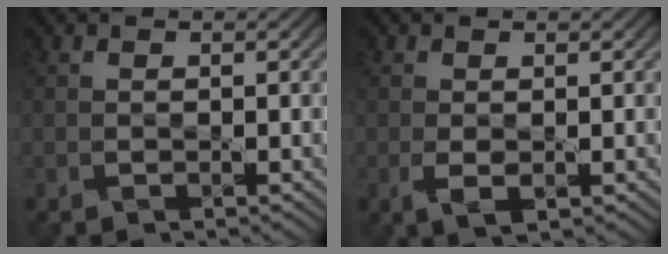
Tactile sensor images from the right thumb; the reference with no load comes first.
{"total": 2.5, "force": [-0.5, 1.3, 2.0], "torque": [-0.051, -0.008, -0.005]}